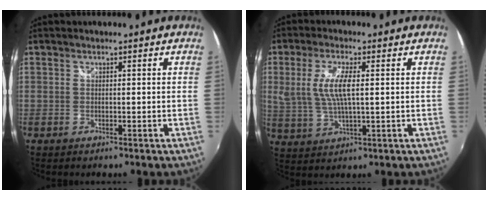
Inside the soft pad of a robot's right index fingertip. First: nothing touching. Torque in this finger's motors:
{"motor_torque": [0.32, -0.08, 0.21, 0.13]}